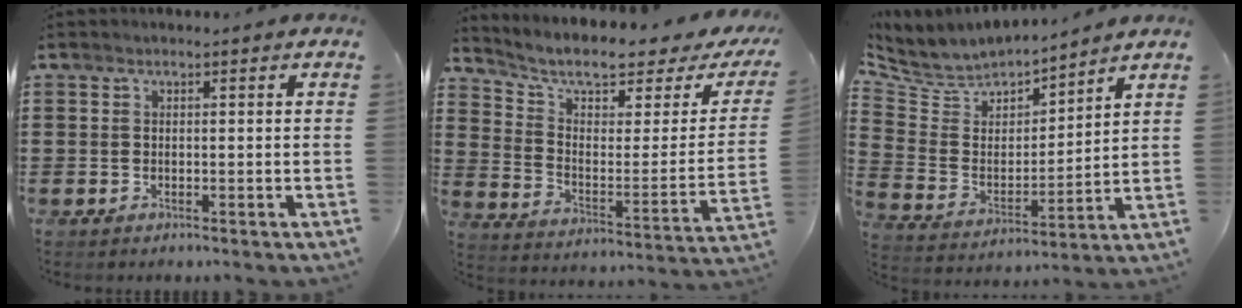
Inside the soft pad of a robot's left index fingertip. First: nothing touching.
{"total": 6.8, "force": [5.3, 1.7, 3.9], "torque": [-0.094, -0.039, 0.085]}
{"total": 5.3, "force": [4.8, 2.1, 0.2], "torque": [-0.043, -0.040, 0.080]}